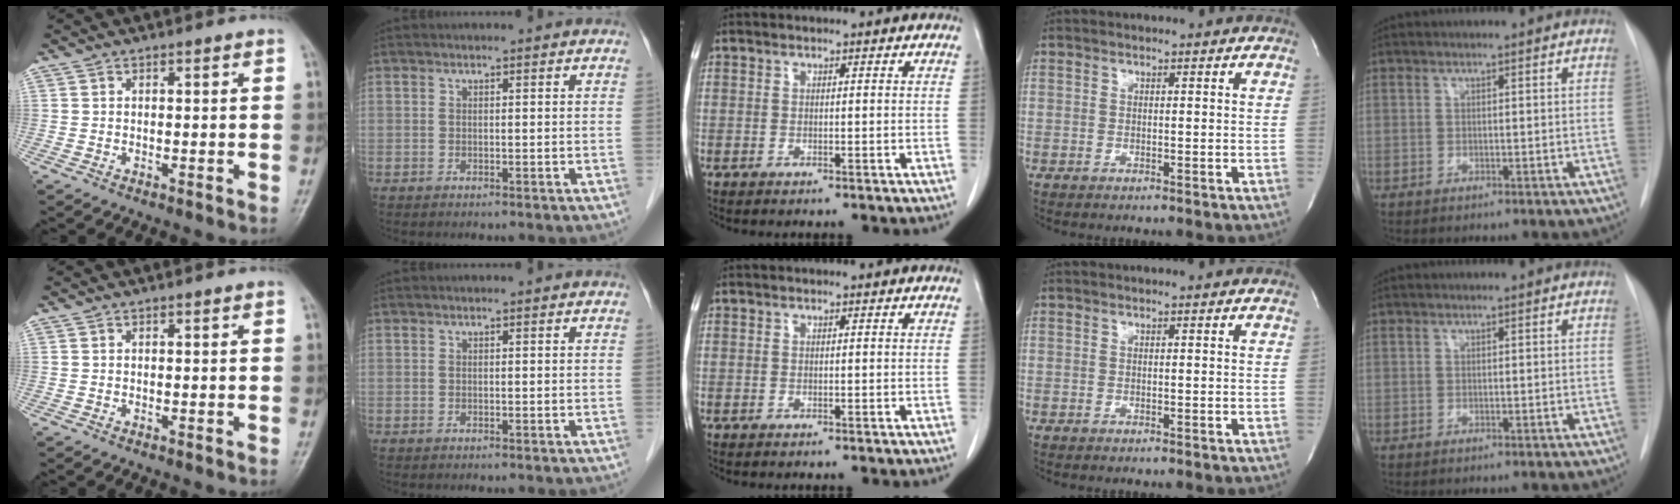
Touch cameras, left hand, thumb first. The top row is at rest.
{}